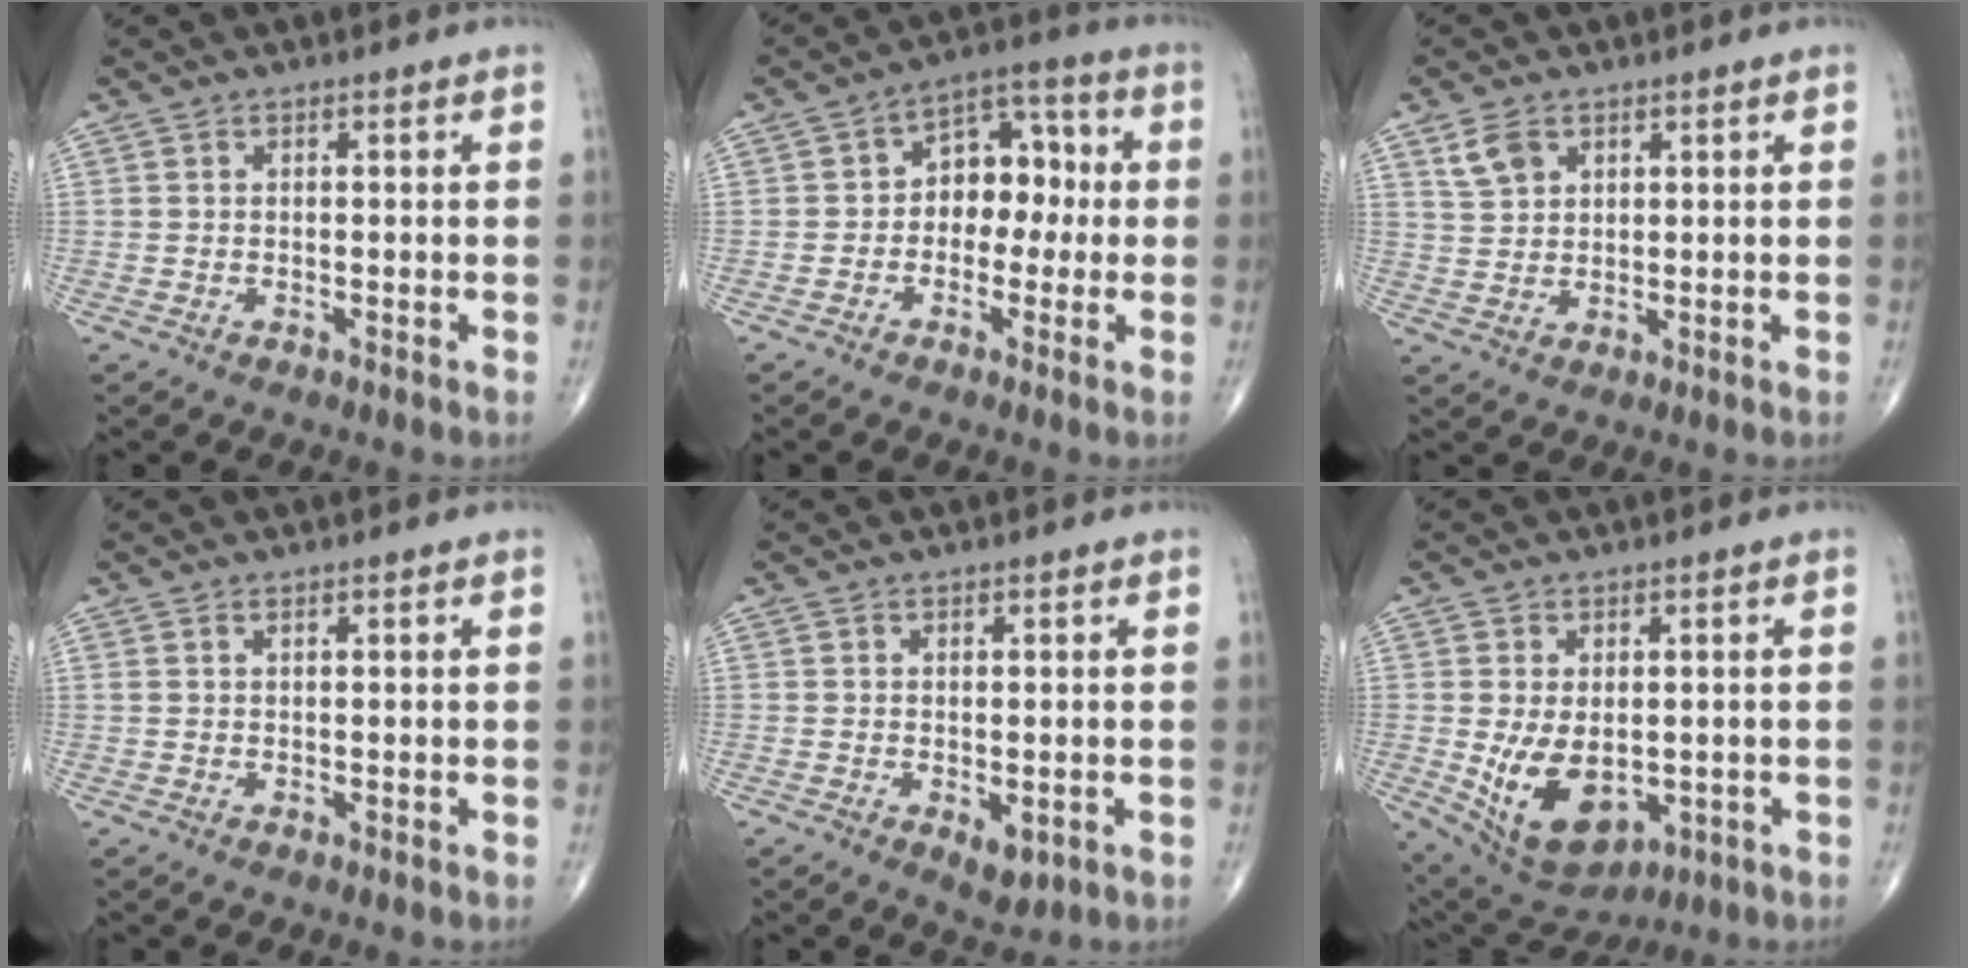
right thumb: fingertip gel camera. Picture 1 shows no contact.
{"total": 9.6, "force": [-0.3, 6.9, 6.7], "torque": [-0.055, 0.038, -0.018]}
{"total": 4.6, "force": [2.5, 3.0, 2.3], "torque": [-0.036, -0.007, 0.054]}
{"total": 0.5, "force": [0.4, 0.2, 0.4], "torque": [-0.011, 0.007, 0.009]}
{"total": 2.7, "force": [-0.6, 1.5, 2.2], "torque": [-0.021, -0.005, 0.000]}
{"total": 11.4, "force": [-1.7, 7.1, 8.8], "torque": [-0.135, -0.011, -0.004]}